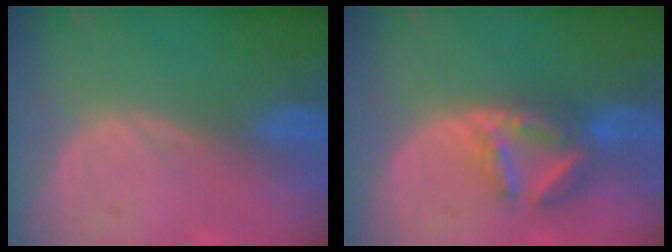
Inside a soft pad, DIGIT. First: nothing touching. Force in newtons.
{"total": 7.2, "press": 6.3, "slide": 3.5}